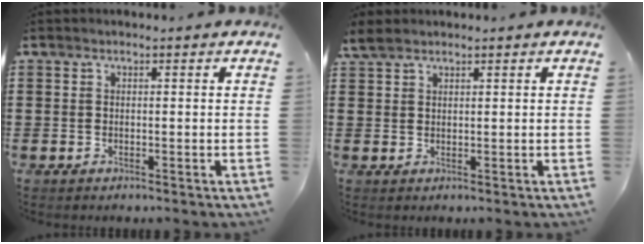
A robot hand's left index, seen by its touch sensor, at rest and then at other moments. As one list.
[{"total": 2.3, "force": [1.9, 0.7, 1.2], "torque": [-0.028, 0.004, 0.035]}]